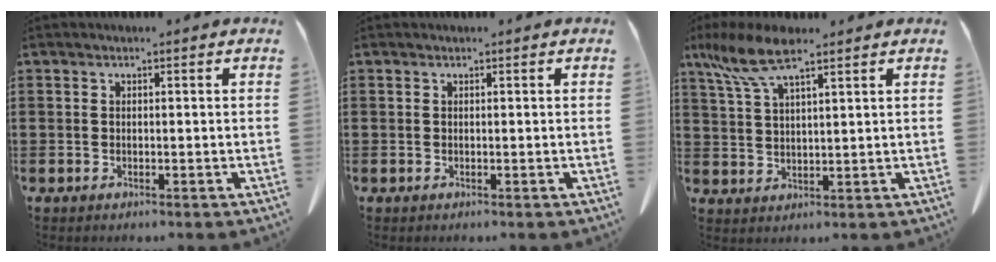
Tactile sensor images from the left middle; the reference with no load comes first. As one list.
[{"total": 0.0}, {"total": 7.9, "force": [5.1, 2.0, 5.6], "torque": [-0.135, -0.013, 0.088]}]